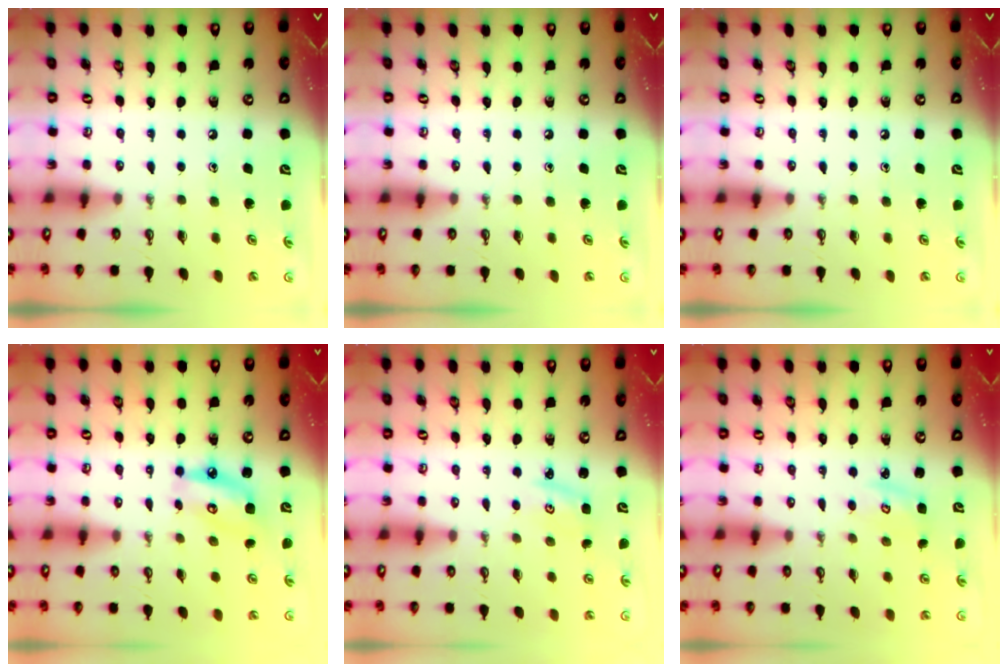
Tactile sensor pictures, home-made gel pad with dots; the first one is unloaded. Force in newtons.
{"total": 0.0}
{"total": 0.0}
{"total": 7.9, "press": 7.9, "slide": 0.8}
{"total": 2.3, "press": 2.3, "slide": 0.3}
{"total": 3.7, "press": 3.7, "slide": 0.5}